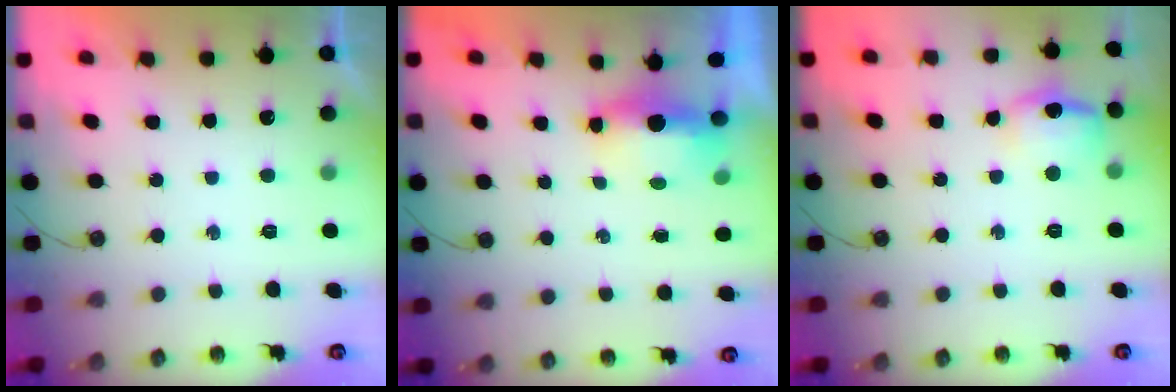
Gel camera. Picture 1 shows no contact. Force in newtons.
{"total": 5.1, "press": 5.0, "slide": 1.2}
{"total": 11.2, "press": 11.2, "slide": 1.4}